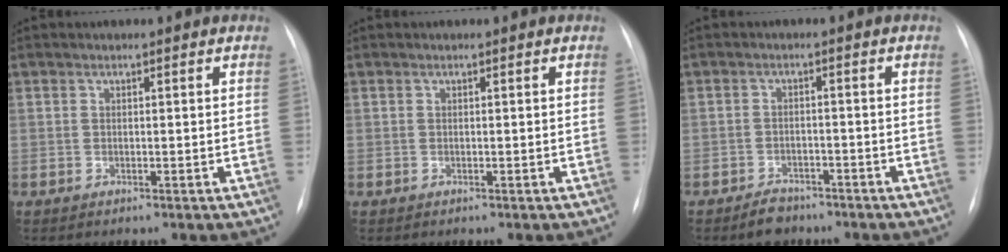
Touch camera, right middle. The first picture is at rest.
{"total": 0.0}
{"total": 3.3, "force": [-2.6, 1.9, 0.8], "torque": [-0.018, 0.004, -0.036]}